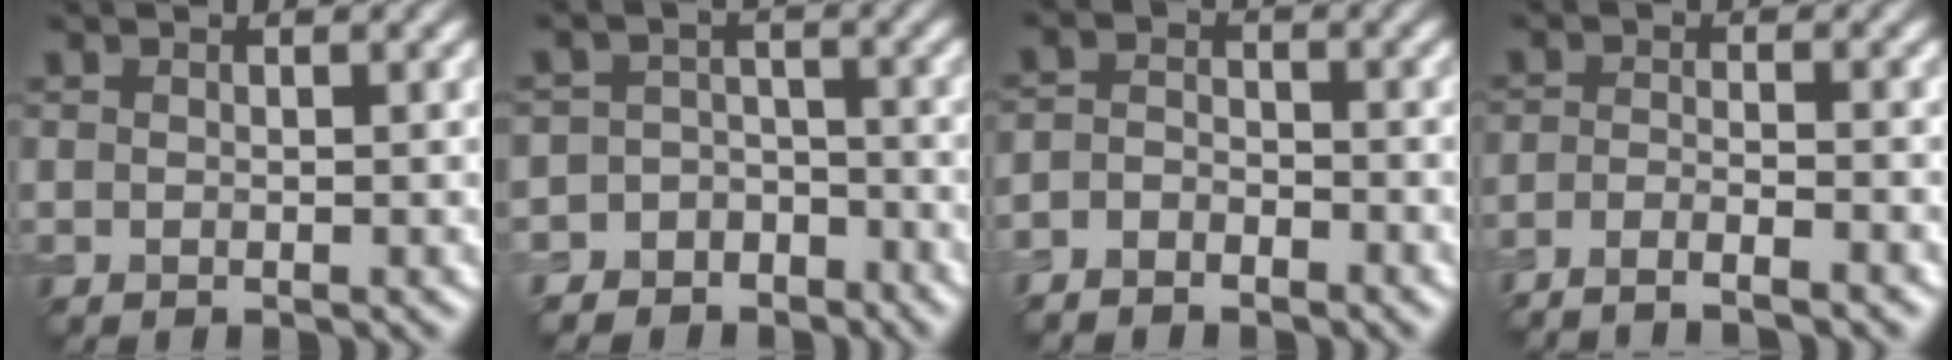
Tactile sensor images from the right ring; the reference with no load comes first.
{"total": 6.0, "force": [-4.2, 4.3, -0.5], "torque": [0.037, -0.005, -0.077]}
{"total": 2.6, "force": [-2.1, 1.3, 0.8], "torque": [-0.015, 0.003, -0.049]}
{"total": 3.7, "force": [-3.0, 0.5, 2.2], "torque": [-0.042, -0.001, -0.060]}